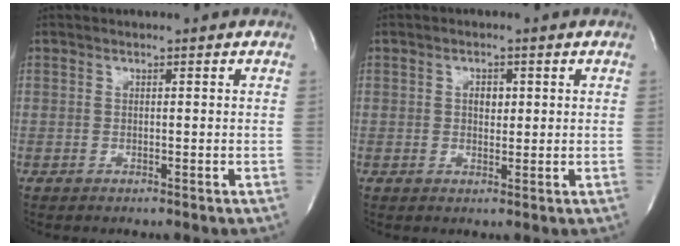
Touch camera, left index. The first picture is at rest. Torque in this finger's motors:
{"motor_torque": [0.14, 0.09, 0.01, 0.00]}